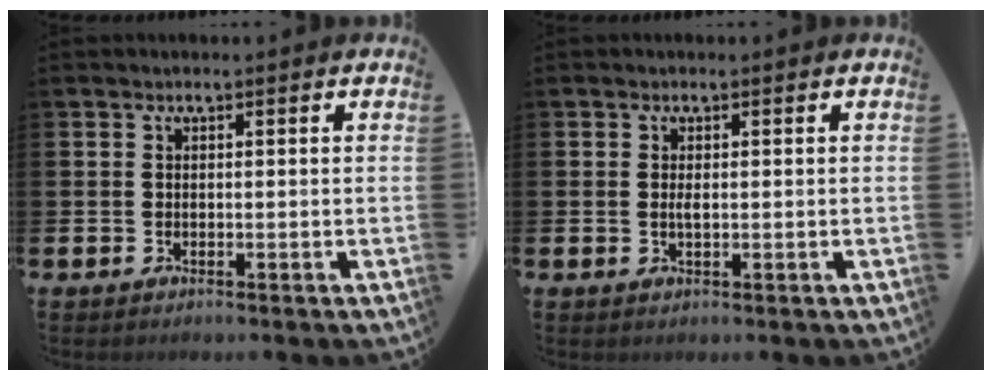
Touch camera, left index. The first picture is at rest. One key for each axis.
{"total": 1.0, "fx": 0.1, "fy": 0.3, "fz": 0.9, "tx": -0.026, "ty": 0.005, "tz": 0.002}